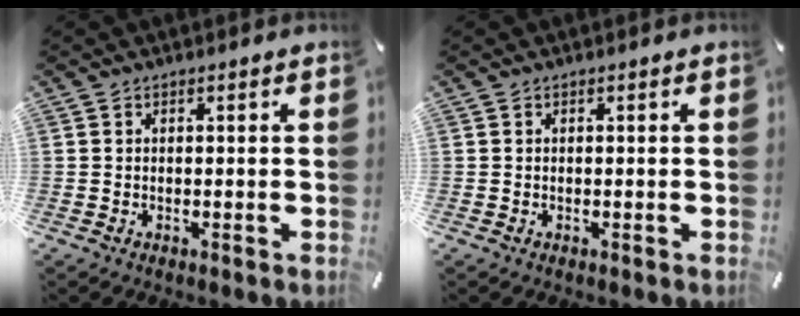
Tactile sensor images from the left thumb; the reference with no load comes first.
{"total": 0.0}